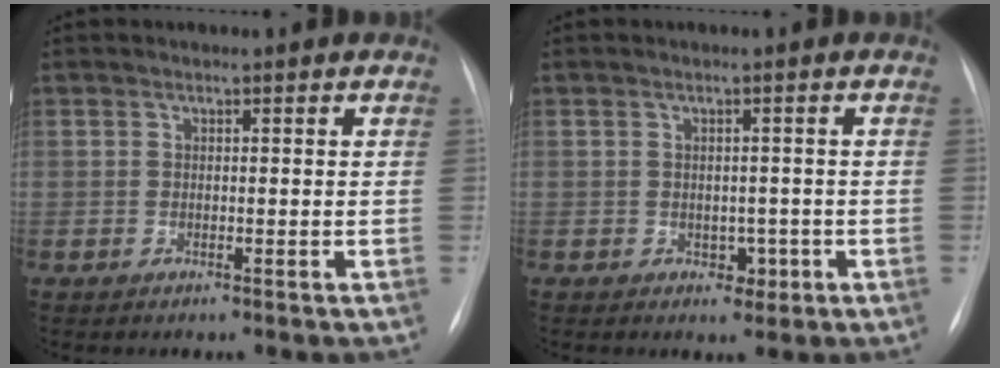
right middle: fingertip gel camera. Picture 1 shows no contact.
{"total": 2.4, "force": [-0.8, 1.9, 1.2], "torque": [-0.011, 0.003, -0.004]}